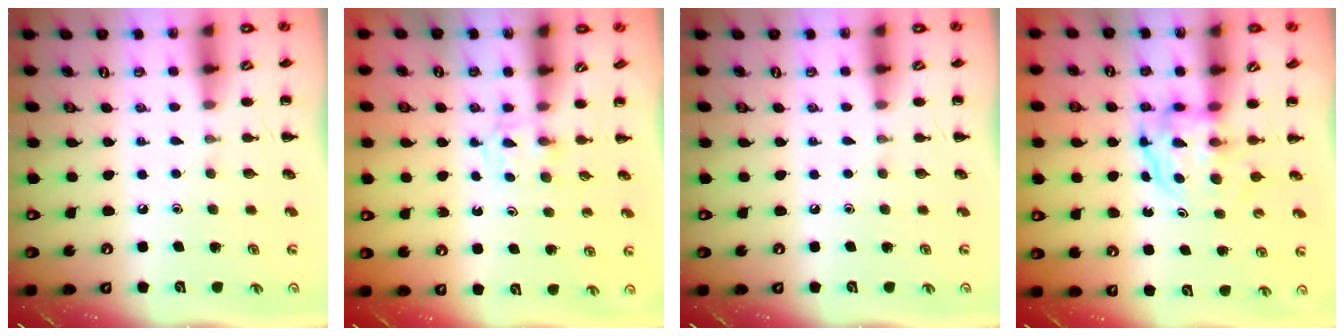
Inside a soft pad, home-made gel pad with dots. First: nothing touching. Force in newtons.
{"total": 2.4, "press": 2.1, "slide": 1.1}
{"total": 0.0}
{"total": 3.9, "press": 3.9, "slide": 0.3}